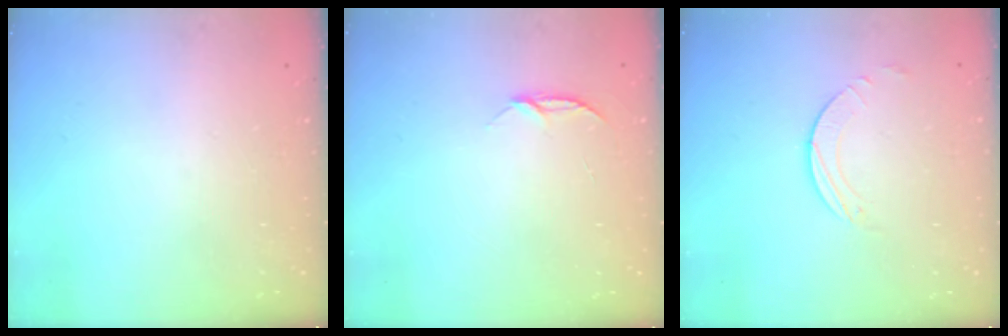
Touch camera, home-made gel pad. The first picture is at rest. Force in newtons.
{"total": 4.4, "press": 4.4, "slide": 0.4}
{"total": 1.6, "press": 1.6, "slide": 0.2}